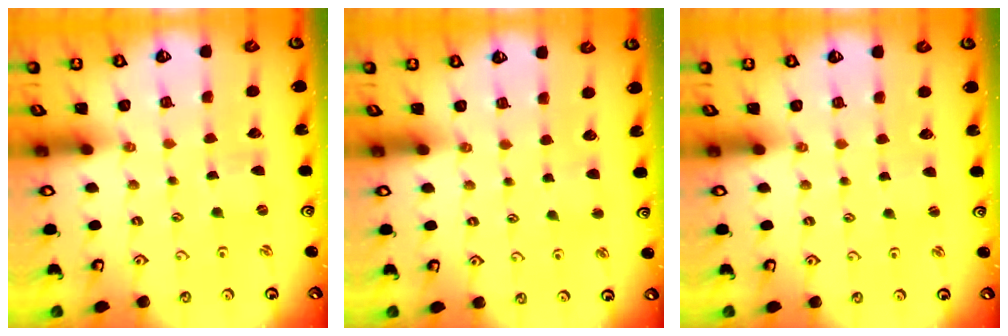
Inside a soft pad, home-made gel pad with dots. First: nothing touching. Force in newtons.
{"total": 2.1, "press": 2.1, "slide": 0.5}
{"total": 1.9, "press": 1.9, "slide": 0.2}